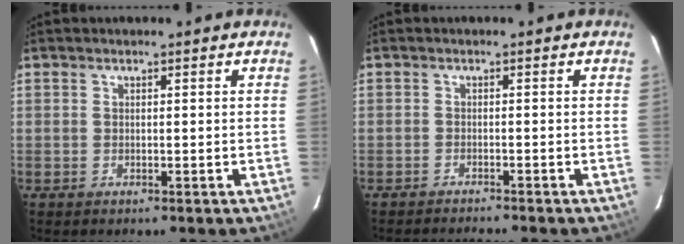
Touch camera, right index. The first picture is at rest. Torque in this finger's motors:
{"motor_torque": [0.11, -0.22, 0.15, 0.02]}